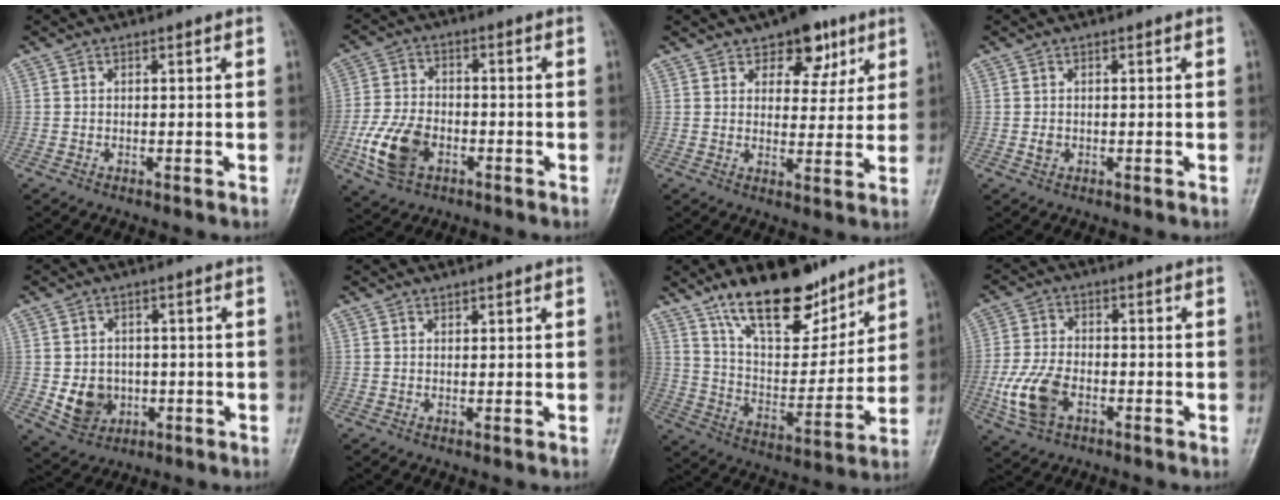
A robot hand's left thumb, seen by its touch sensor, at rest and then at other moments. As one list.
[{"total": 10.3, "force": [-3.7, 6.7, 6.8], "torque": [-0.133, 0.012, -0.070]}, {"total": 8.7, "force": [5.0, 5.2, 4.8], "torque": [-0.026, -0.020, 0.070]}, {"total": 1.1, "force": [-0.2, 1.0, 0.6], "torque": [-0.007, 0.001, -0.001]}, {"total": 6.9, "force": [-1.1, 5.9, 3.4], "torque": [-0.030, 0.003, -0.007]}, {"total": 0.7, "force": [0.6, 0.3, 0.1], "torque": [0.004, -0.005, 0.008]}, {"total": 18.9, "force": [13.3, 8.1, 10.7], "torque": [-0.121, -0.080, 0.232]}, {"total": 9.2, "force": [-3.1, 5.6, 6.6], "torque": [-0.139, 0.008, -0.060]}]